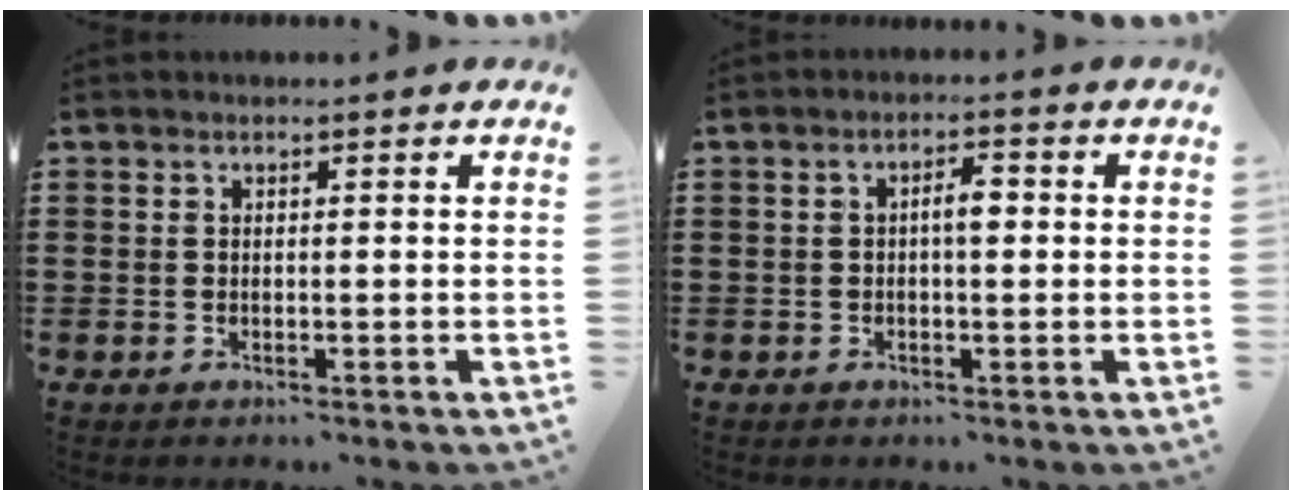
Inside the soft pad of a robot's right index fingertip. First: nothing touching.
{"total": 2.9, "force": [0.1, 0.9, 2.7], "torque": [-0.050, 0.005, -0.001]}